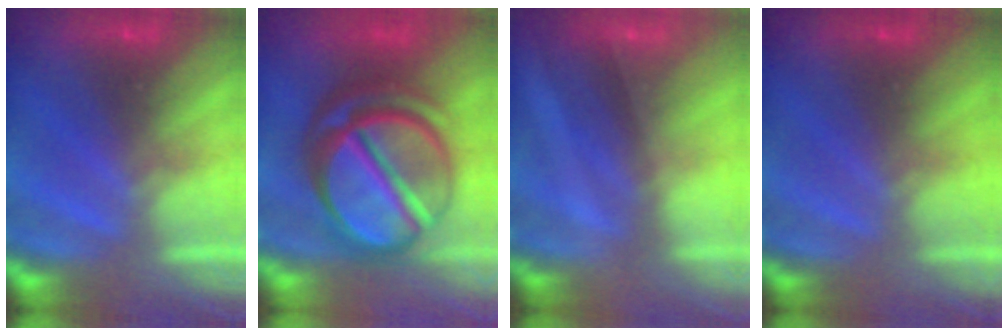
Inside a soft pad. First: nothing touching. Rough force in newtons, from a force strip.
{"total": 7.3}
{"total": 1.9}
{"total": 2.4}